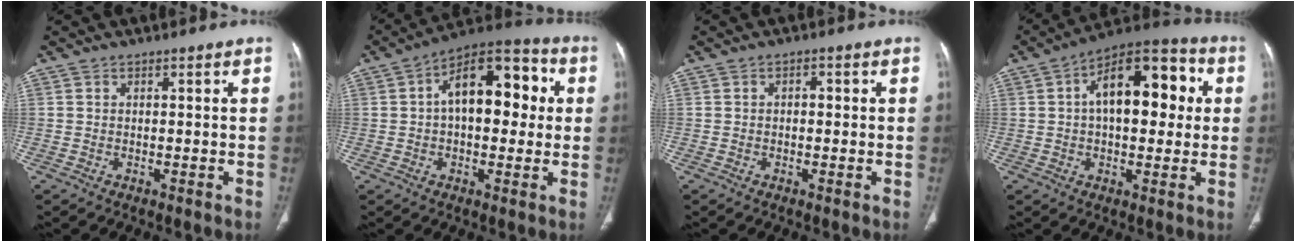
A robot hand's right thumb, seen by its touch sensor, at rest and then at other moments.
{"total": 16.2, "force": [2.4, 9.0, 13.2], "torque": [-0.163, 0.038, 0.027]}
{"total": 1.4, "force": [0.0, 0.9, 1.1], "torque": [-0.010, 0.005, -0.005]}
{"total": 17.7, "force": [3.2, 9.4, 14.7], "torque": [-0.183, 0.034, 0.039]}